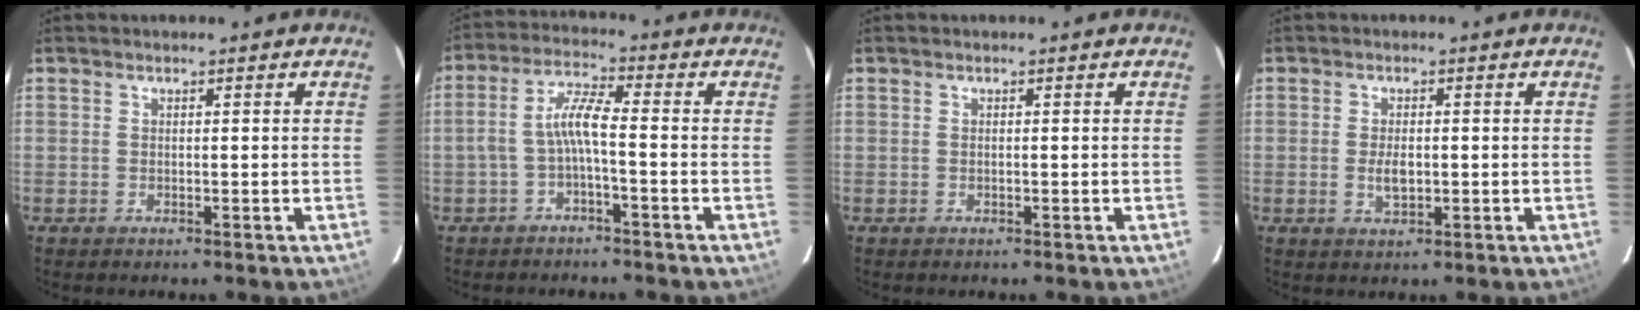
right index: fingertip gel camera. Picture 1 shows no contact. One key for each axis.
{"total": 5.3, "fx": -2.1, "fy": 0.6, "fz": 4.8, "tx": -0.113, "ty": 0.015, "tz": -0.037}
{"total": 0.0}
{"total": 3.3, "fx": -0.4, "fy": 1.7, "fz": 2.8, "tx": -0.051, "ty": -0.003, "tz": -0.005}